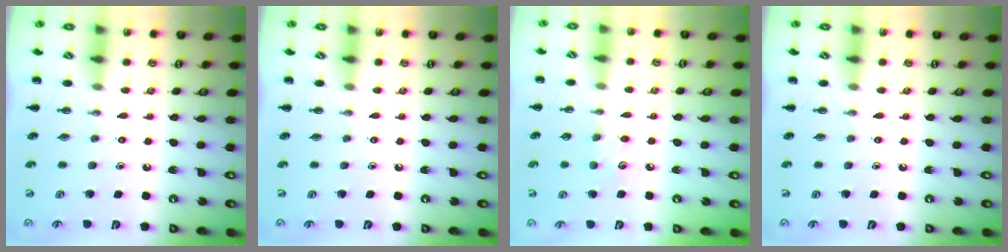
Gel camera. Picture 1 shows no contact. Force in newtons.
{"total": 0.0}
{"total": 5.5, "press": 5.2, "slide": 1.6}
{"total": 0.0}